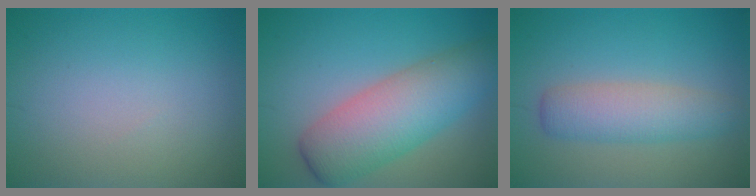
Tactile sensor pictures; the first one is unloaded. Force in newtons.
{"total": 7.7, "press": 7.7, "slide": 0.3}
{"total": 4.1, "press": 4.1, "slide": 0.2}